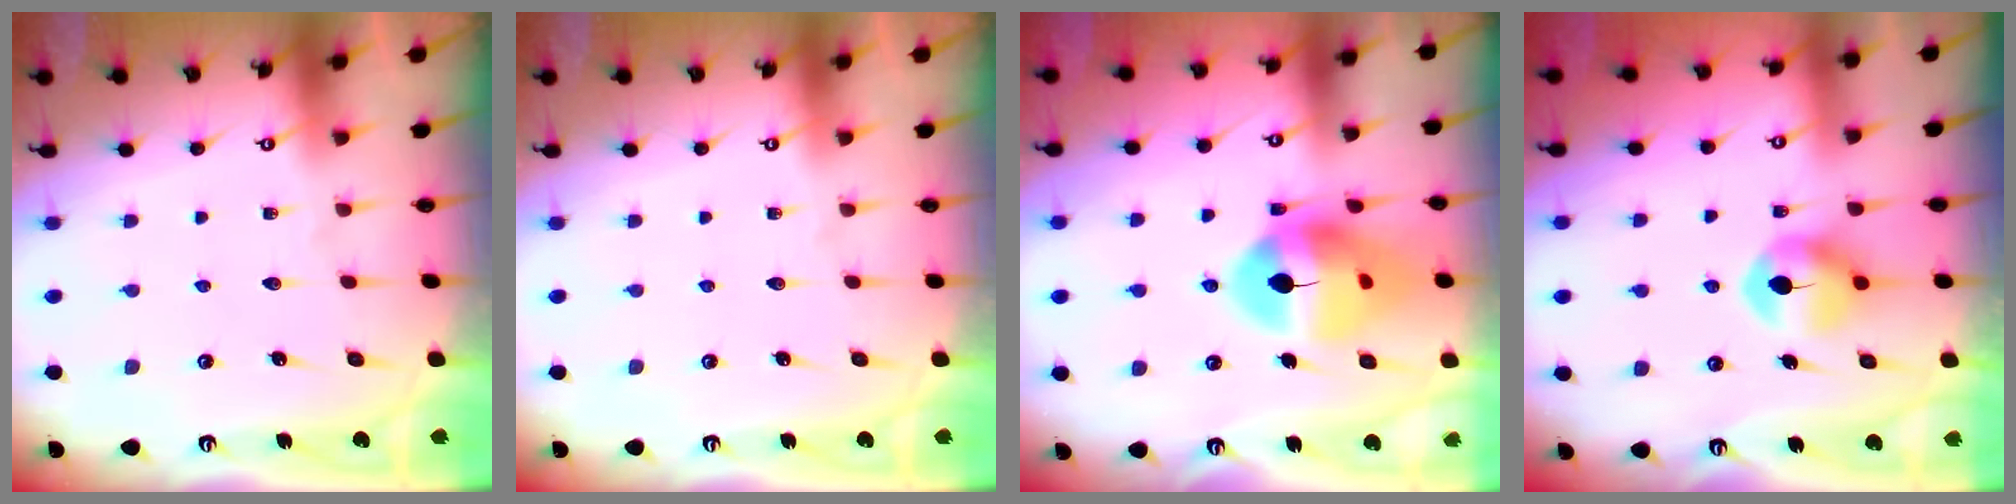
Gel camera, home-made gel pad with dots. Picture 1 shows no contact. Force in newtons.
{"total": 0.0}
{"total": 15.5, "press": 15.4, "slide": 1.8}
{"total": 8.0, "press": 7.9, "slide": 0.3}